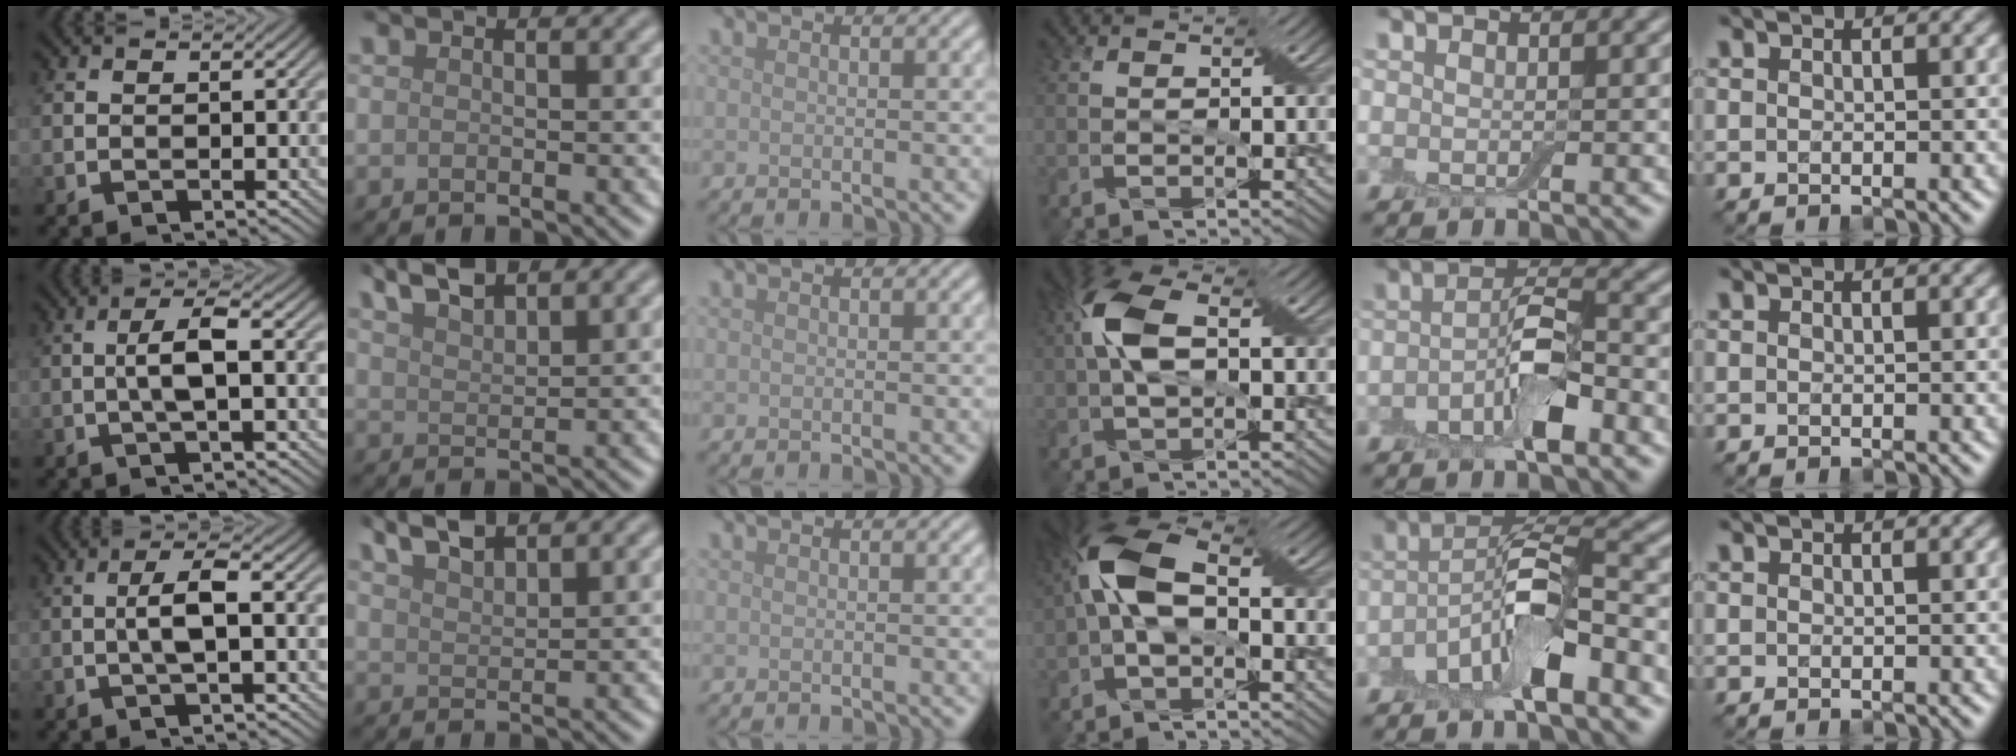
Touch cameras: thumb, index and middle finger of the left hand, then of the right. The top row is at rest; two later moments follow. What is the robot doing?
{"motion": "insert", "object": "box of matches"}